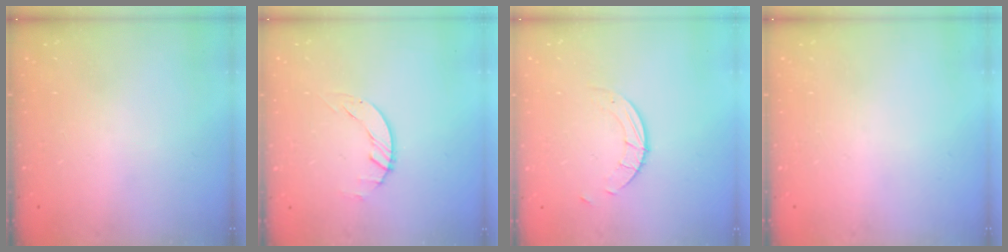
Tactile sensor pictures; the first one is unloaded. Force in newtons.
{"total": 1.5, "press": 1.4, "slide": 0.3}
{"total": 2.7, "press": 2.7, "slide": 0.3}
{"total": 0.0}